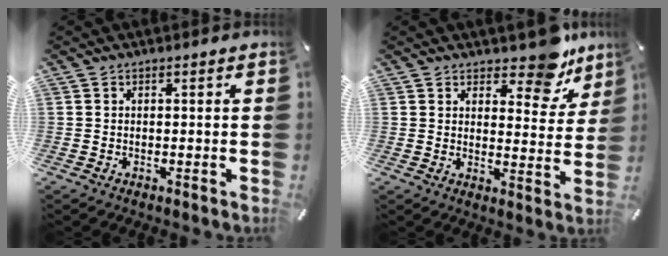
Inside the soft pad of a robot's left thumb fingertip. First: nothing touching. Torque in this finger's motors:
{"motor_torque": [0.48, -0.55, 0.18, -0.21, 0.01]}